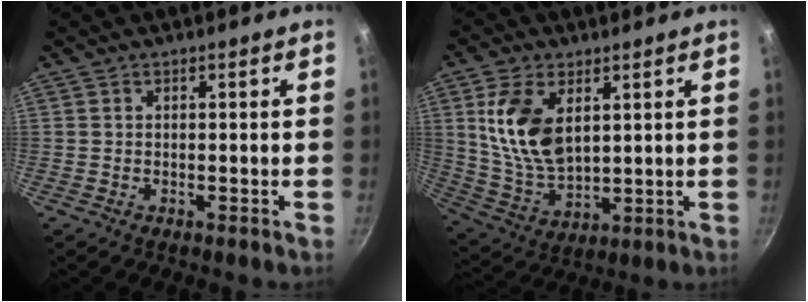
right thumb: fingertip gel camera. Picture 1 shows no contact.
{"total": 13.6, "force": [4.0, 7.9, 10.3], "torque": [-0.185, -0.025, 0.088]}